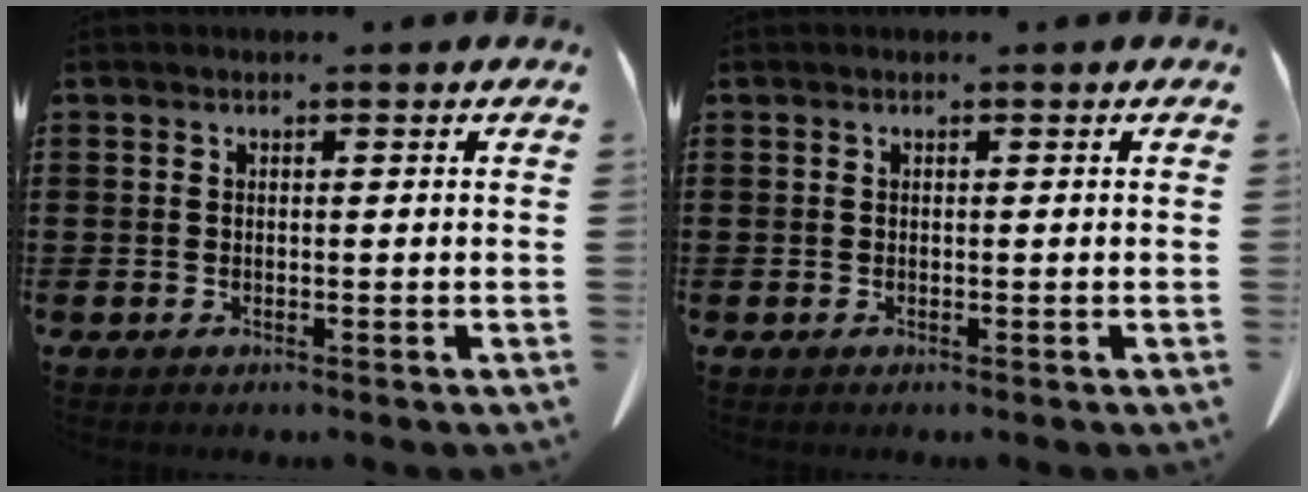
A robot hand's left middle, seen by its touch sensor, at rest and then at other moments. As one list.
[{"total": 0.0}]